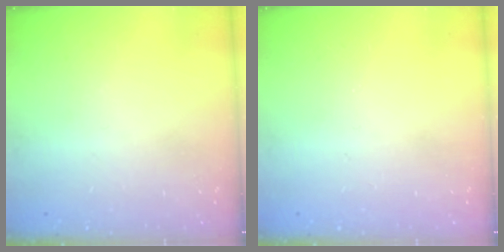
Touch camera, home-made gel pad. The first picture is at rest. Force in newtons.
{"total": 0.0}